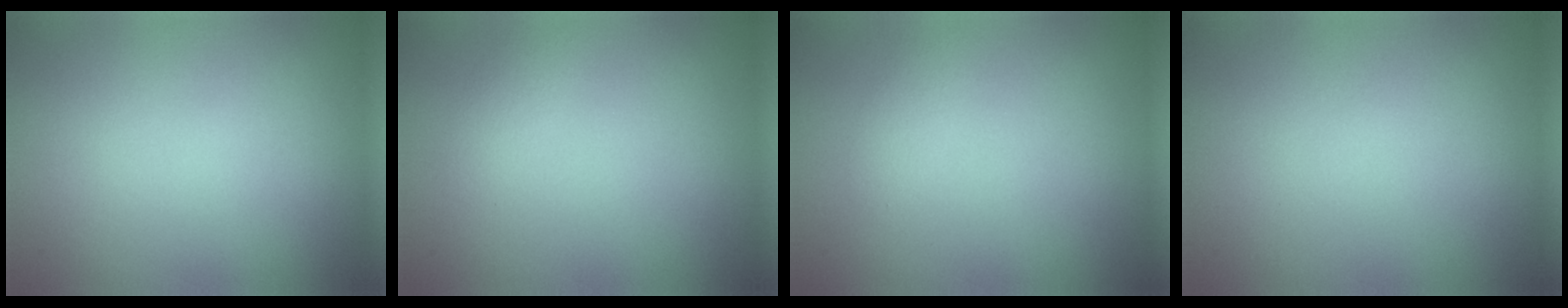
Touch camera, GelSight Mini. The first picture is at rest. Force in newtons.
{"total": 0.8, "press": 0.8, "slide": 0.0}
{"total": 0.8, "press": 0.8, "slide": 0.0}
{"total": 0.0}